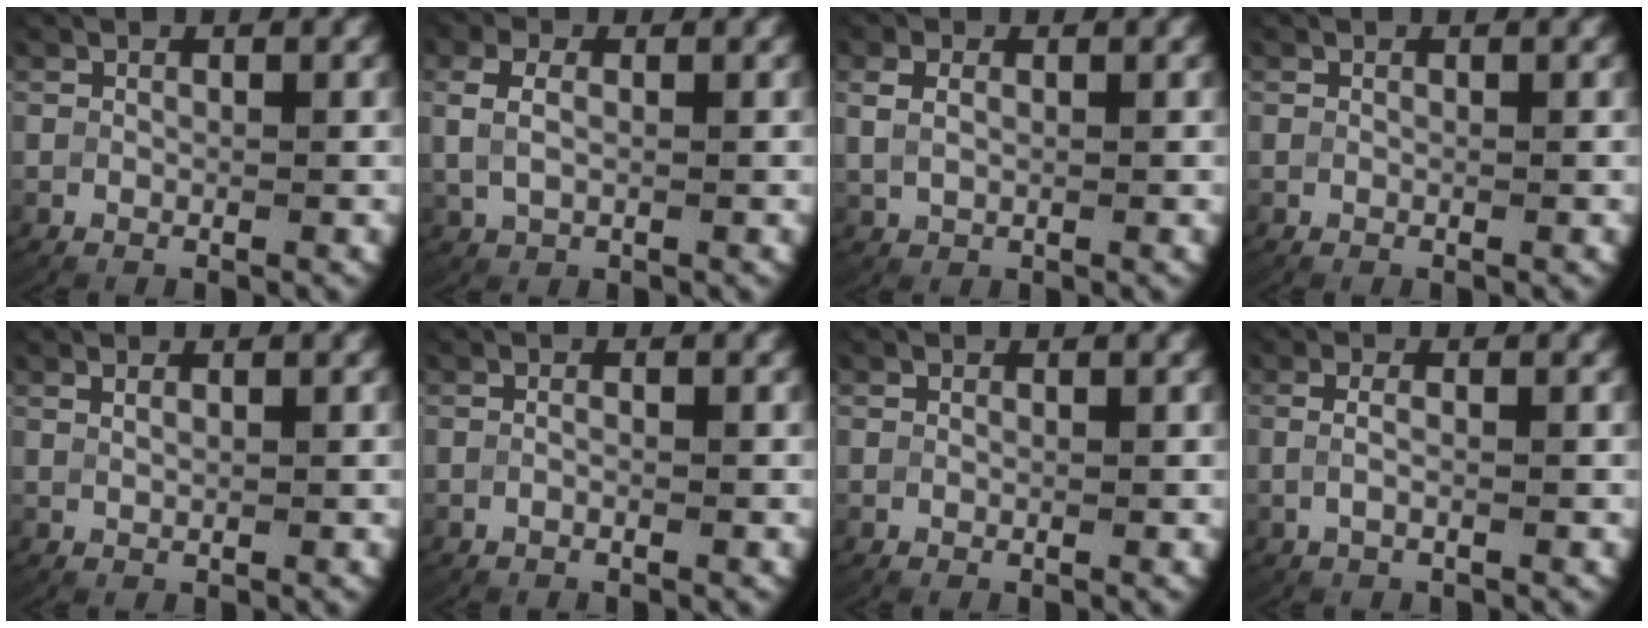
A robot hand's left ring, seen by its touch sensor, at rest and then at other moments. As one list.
[{"total": 3.2, "force": [0.6, 2.3, 2.2], "torque": [-0.062, 0.002, 0.014]}, {"total": 2.2, "force": [0.7, 1.7, 1.3], "torque": [-0.037, -0.001, 0.018]}, {"total": 0.0}, {"total": 0.8, "force": [0.7, -0.3, 0.4], "torque": [-0.010, 0.000, 0.018]}, {"total": 0.6, "force": [-0.4, 0.2, 0.4], "torque": [-0.009, 0.003, -0.009]}, {"total": 0.0}, {"total": 1.7, "force": [-0.2, 0.4, 1.6], "torque": [-0.043, -0.004, -0.002]}]